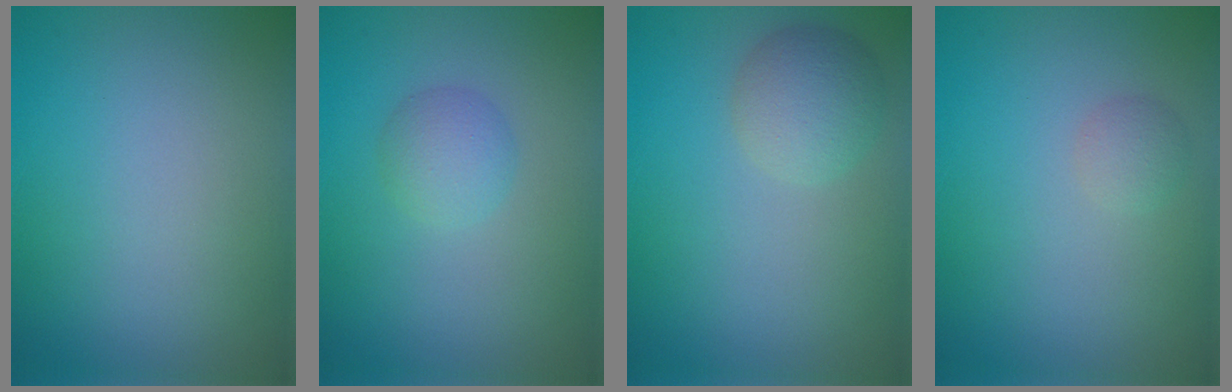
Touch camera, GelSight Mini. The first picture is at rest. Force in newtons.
{"total": 2.1, "press": 2.1, "slide": 0.1}
{"total": 3.1, "press": 3.1, "slide": 0.2}
{"total": 1.2, "press": 1.2, "slide": 0.1}